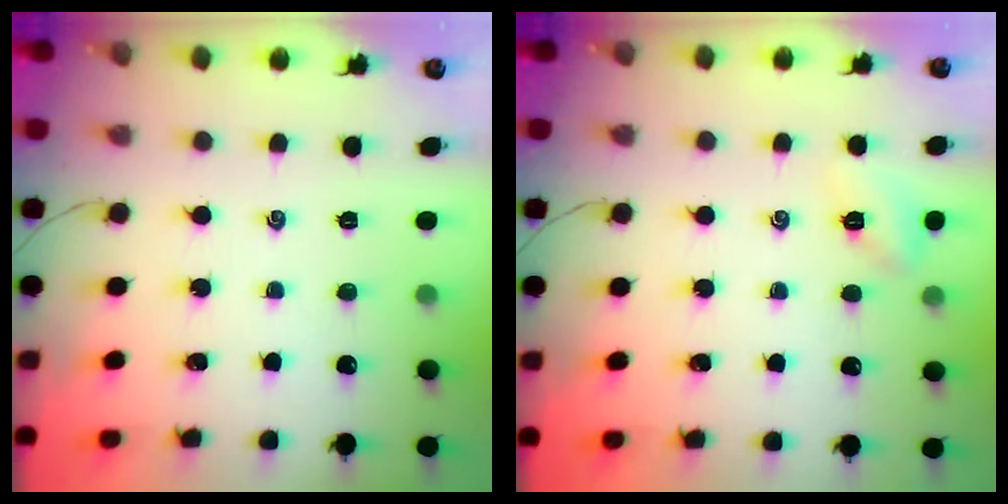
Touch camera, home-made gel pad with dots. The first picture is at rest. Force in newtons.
{"total": 6.1, "press": 6.0, "slide": 1.2}